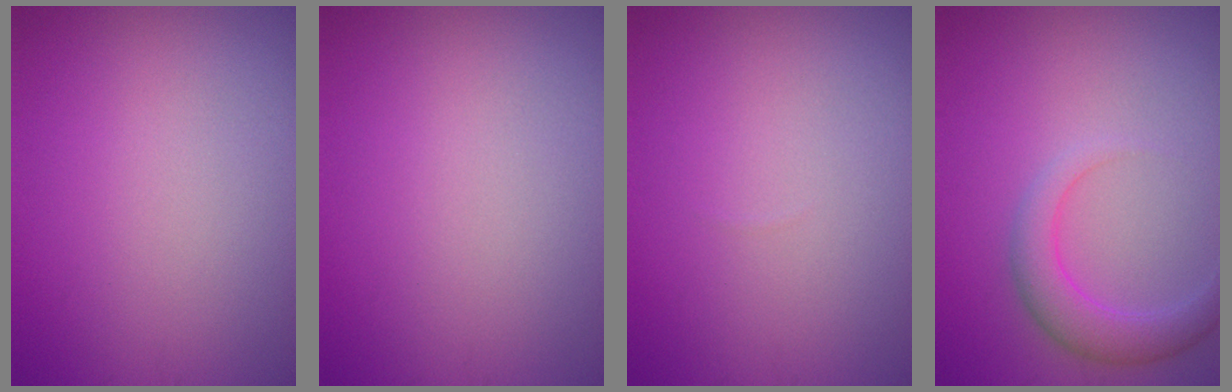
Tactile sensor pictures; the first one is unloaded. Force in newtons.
{"total": 0.0}
{"total": 0.0}
{"total": 3.2, "press": 3.2, "slide": 0.0}